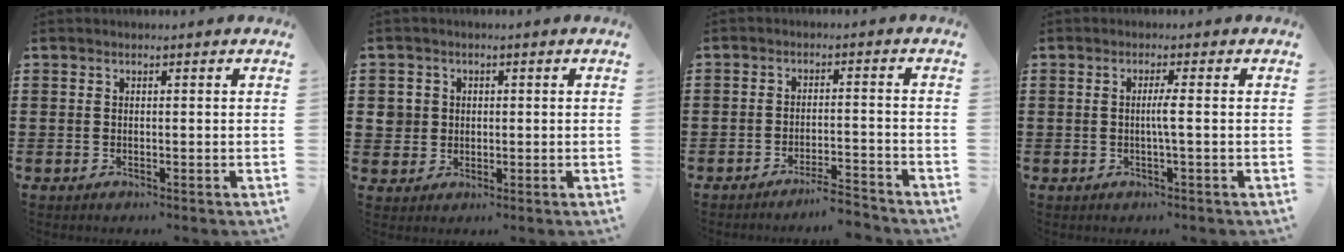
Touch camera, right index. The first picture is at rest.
{"total": 2.9, "force": [0.4, 2.8, 0.6], "torque": [-0.025, 0.010, 0.005]}
{"total": 3.8, "force": [-3.7, -0.1, 0.5], "torque": [-0.013, -0.004, -0.077]}
{"total": 2.3, "force": [-0.2, -0.3, 2.2], "torque": [-0.040, -0.006, -0.007]}